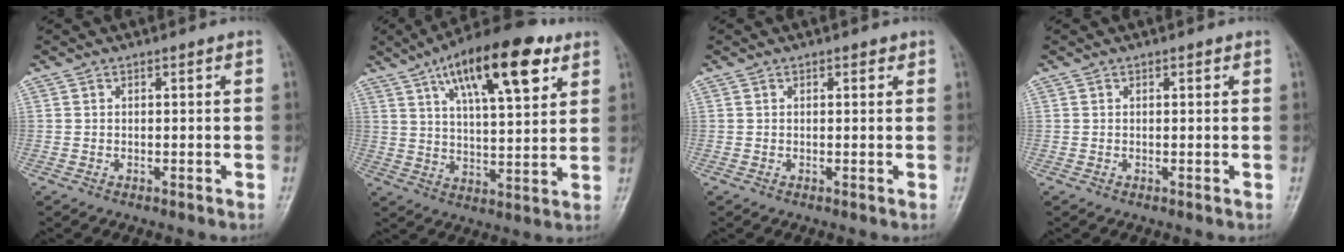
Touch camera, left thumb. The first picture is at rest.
{"total": 19.1, "force": [9.7, 6.7, 15.1], "torque": [-0.215, -0.024, 0.155]}
{"total": 1.2, "force": [0.7, 0.7, 0.6], "torque": [0.000, -0.001, 0.005]}
{"total": 0.7, "force": [0.4, 0.4, 0.5], "torque": [-0.002, 0.000, 0.003]}